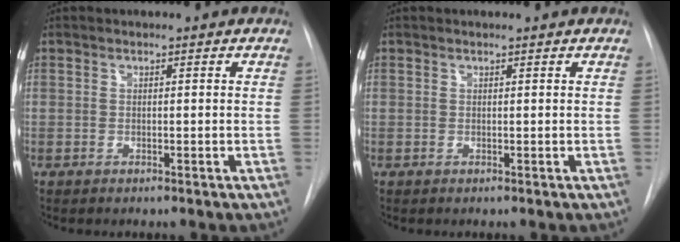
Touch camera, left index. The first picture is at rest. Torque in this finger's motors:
{"motor_torque": [0.31, -0.03, -0.04, -0.01]}